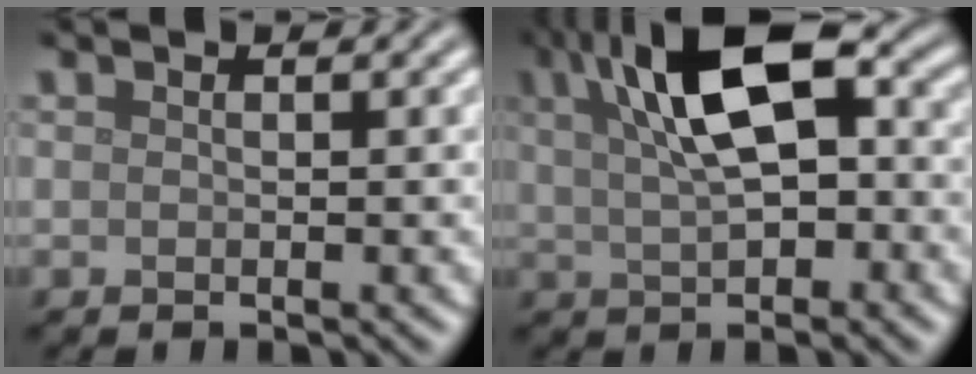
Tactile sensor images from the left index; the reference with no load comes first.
{"total": 10.2, "force": [2.8, 4.4, 8.8], "torque": [-0.145, 0.020, 0.034]}